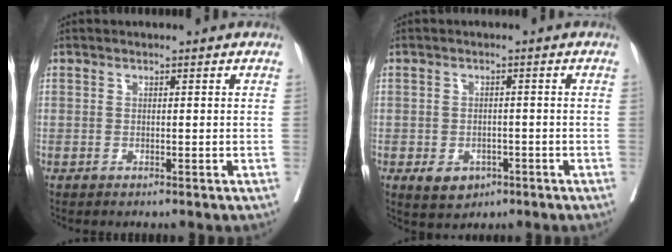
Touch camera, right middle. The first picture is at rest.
{"total": 4.4, "force": [-2.3, 3.2, 2.1], "torque": [-0.032, -0.001, -0.025]}